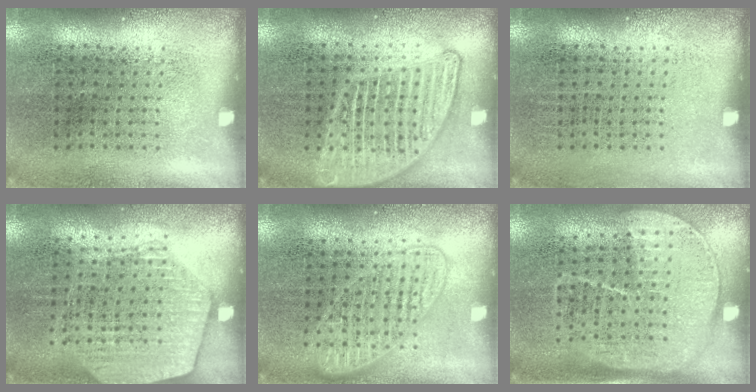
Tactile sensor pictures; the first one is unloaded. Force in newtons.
{"total": 3.0, "press": 3.0, "slide": 0.3}
{"total": 0.0}
{"total": 1.6, "press": 1.4, "slide": 0.8}
{"total": 1.3, "press": 1.3, "slide": 0.3}
{"total": 1.8, "press": 1.4, "slide": 1.0}